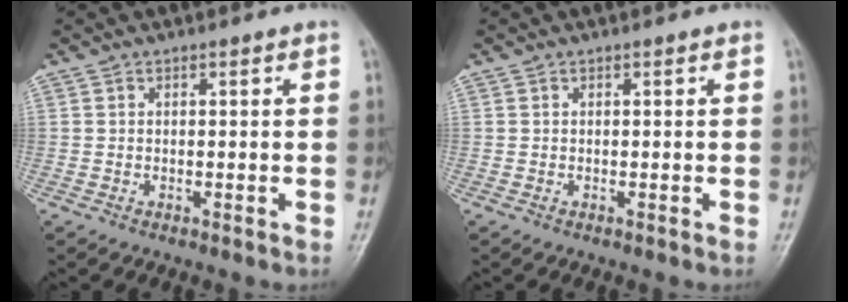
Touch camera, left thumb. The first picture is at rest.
{"total": 0.0}